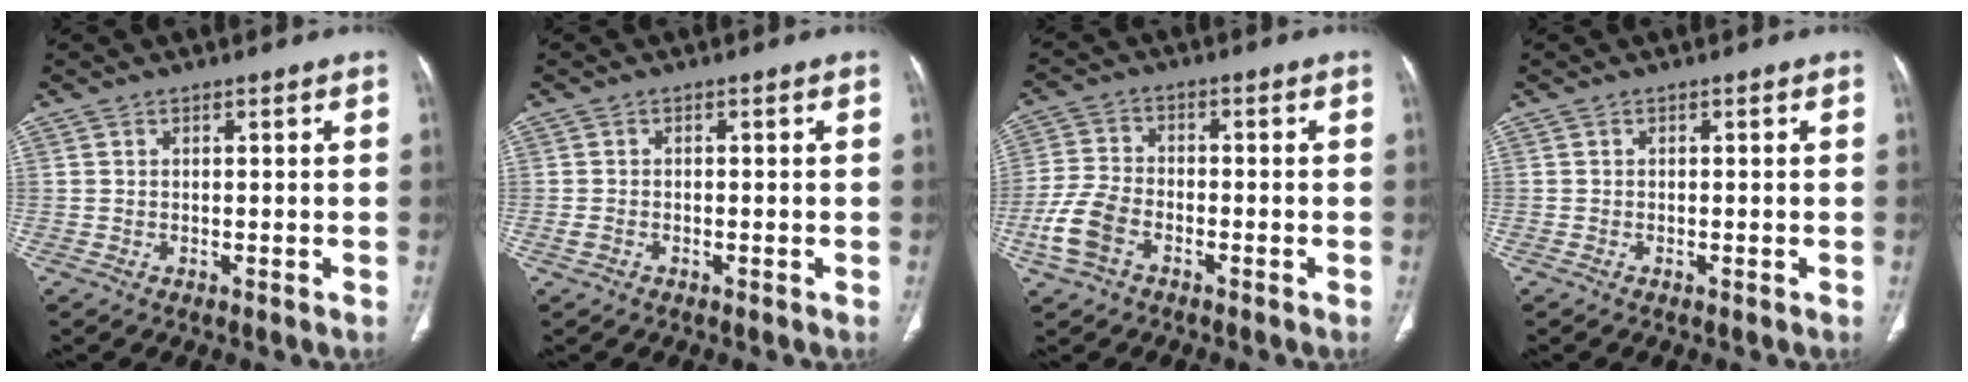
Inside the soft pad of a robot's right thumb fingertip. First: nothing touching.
{"total": 1.3, "force": [-0.6, 0.9, 0.7], "torque": [-0.017, 0.003, -0.012]}
{"total": 7.8, "force": [-3.6, 4.8, 5.0], "torque": [-0.112, 0.016, -0.072]}
{"total": 0.0}